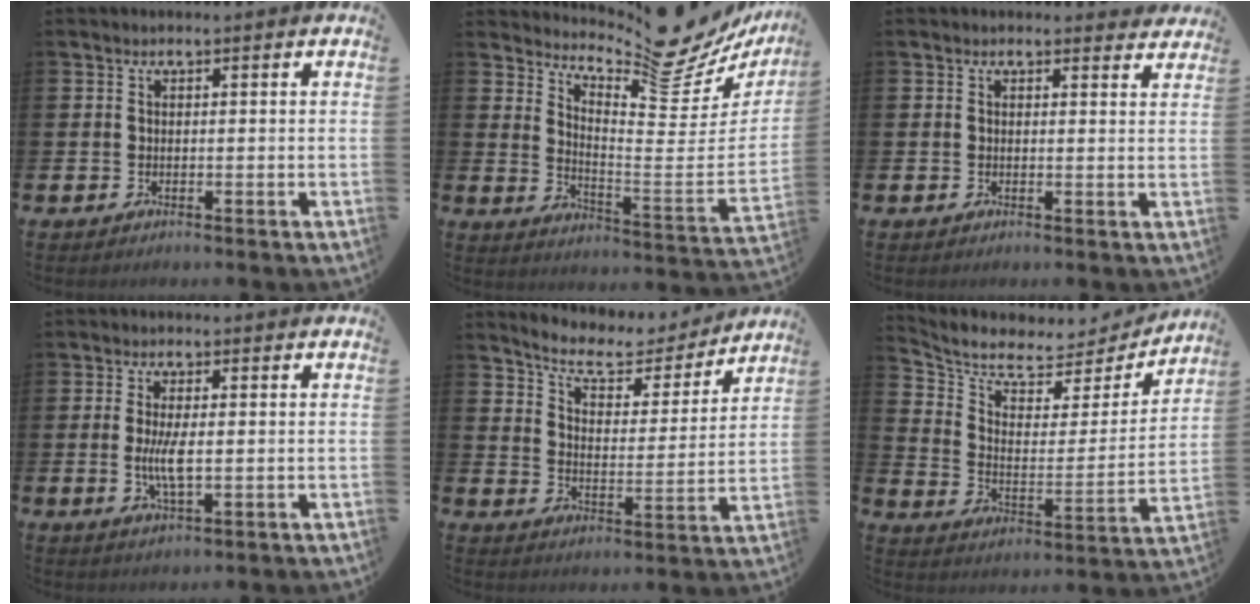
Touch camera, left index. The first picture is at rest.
{"total": 10.7, "force": [10.0, 2.3, 3.3], "torque": [-0.058, -0.102, 0.164]}
{"total": 1.4, "force": [1.3, 0.5, 0.0], "torque": [0.006, -0.002, 0.022]}
{"total": 4.3, "force": [0.0, 1.4, 4.0], "torque": [-0.076, -0.003, -0.004]}
{"total": 7.3, "force": [6.6, 2.5, 2.2], "torque": [-0.072, -0.043, 0.110]}
{"total": 7.3, "force": [6.5, 2.8, 1.7], "torque": [-0.079, -0.054, 0.108]}